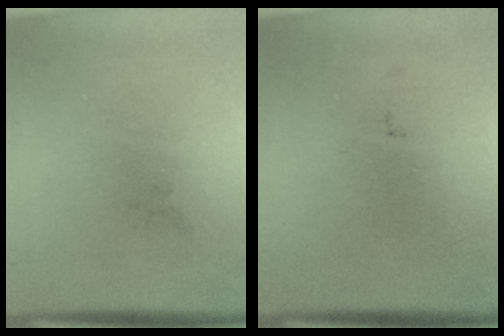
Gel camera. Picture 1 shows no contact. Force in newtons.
{"total": 0.0}